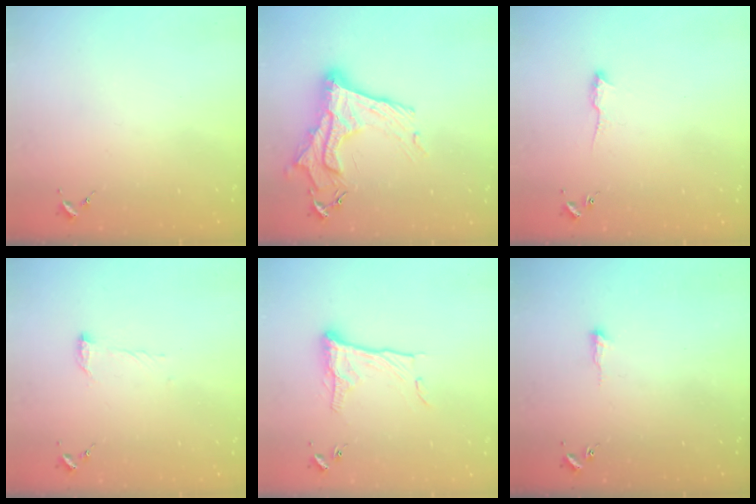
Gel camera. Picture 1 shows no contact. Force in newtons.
{"total": 17.3, "press": 17.3, "slide": 1.4}
{"total": 6.5, "press": 6.4, "slide": 0.9}
{"total": 5.8, "press": 5.7, "slide": 0.7}
{"total": 12.2, "press": 12.2, "slide": 1.0}
{"total": 4.7, "press": 4.7, "slide": 0.6}